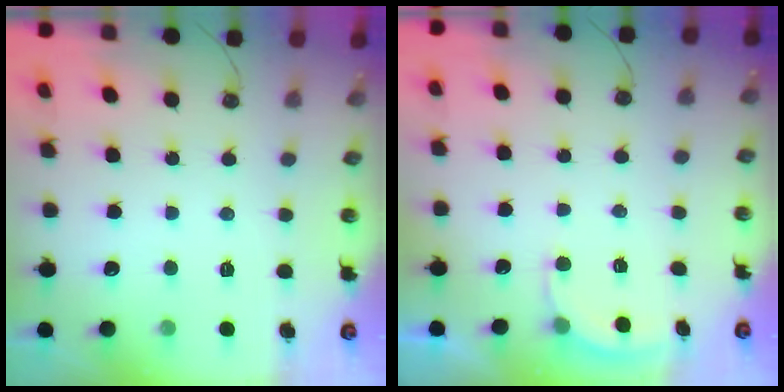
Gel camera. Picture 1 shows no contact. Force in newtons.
{"total": 2.6, "press": 2.3, "slide": 1.1}